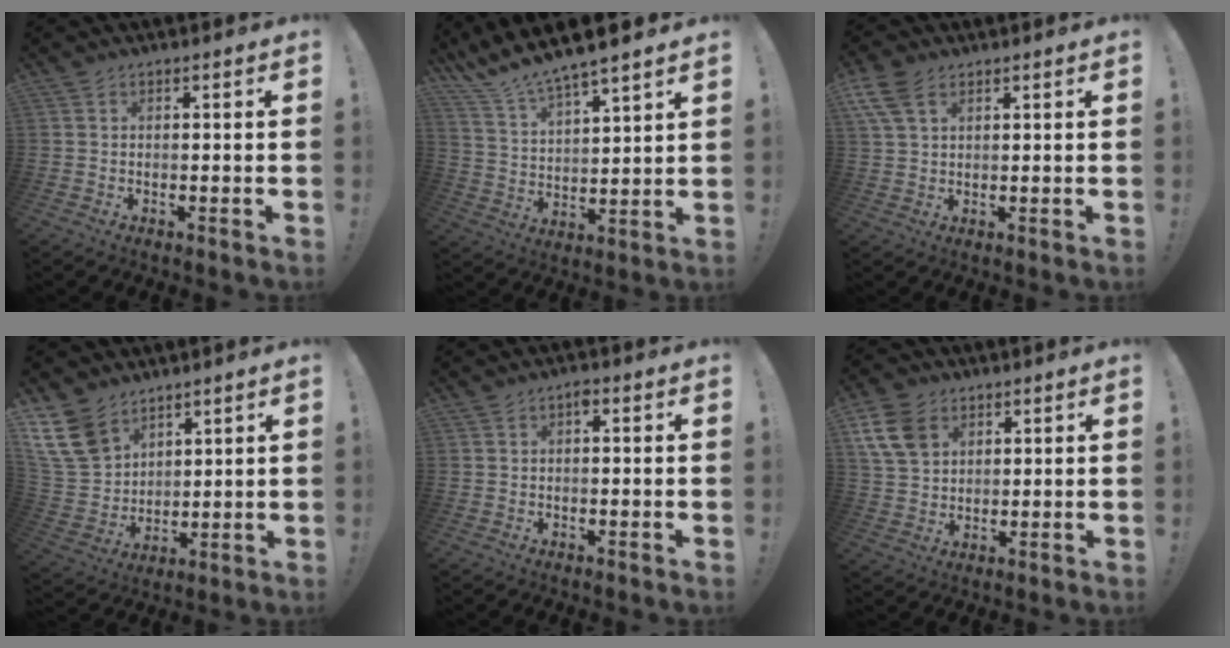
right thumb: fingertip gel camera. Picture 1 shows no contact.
{"total": 10.3, "force": [9.5, 1.5, 3.7], "torque": [-0.094, -0.077, 0.168]}
{"total": 7.6, "force": [4.0, 4.3, 4.8], "torque": [-0.099, 0.000, 0.079]}
{"total": 14.9, "force": [9.4, 9.7, 6.3], "torque": [-0.129, -0.055, 0.185]}
{"total": 1.4, "force": [-0.1, 0.9, 1.1], "torque": [-0.019, 0.005, -0.004]}
{"total": 12.2, "force": [5.6, 8.9, 6.1], "torque": [-0.112, -0.019, 0.113]}